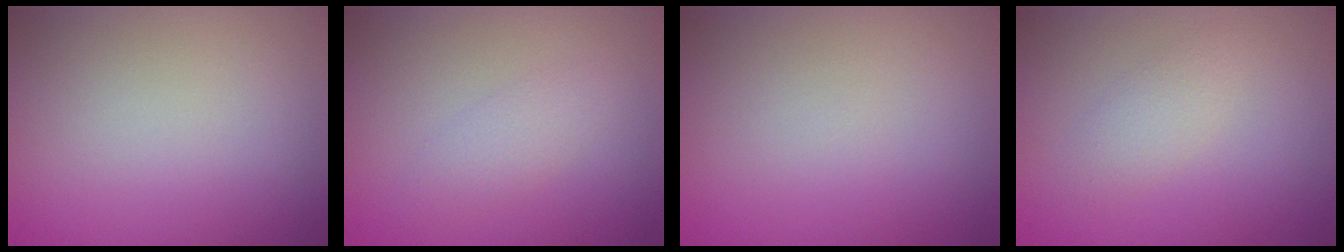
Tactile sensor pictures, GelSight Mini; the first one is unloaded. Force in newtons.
{"total": 1.7, "press": 1.7, "slide": 0.1}
{"total": 0.0}
{"total": 1.6, "press": 1.6, "slide": 0.1}